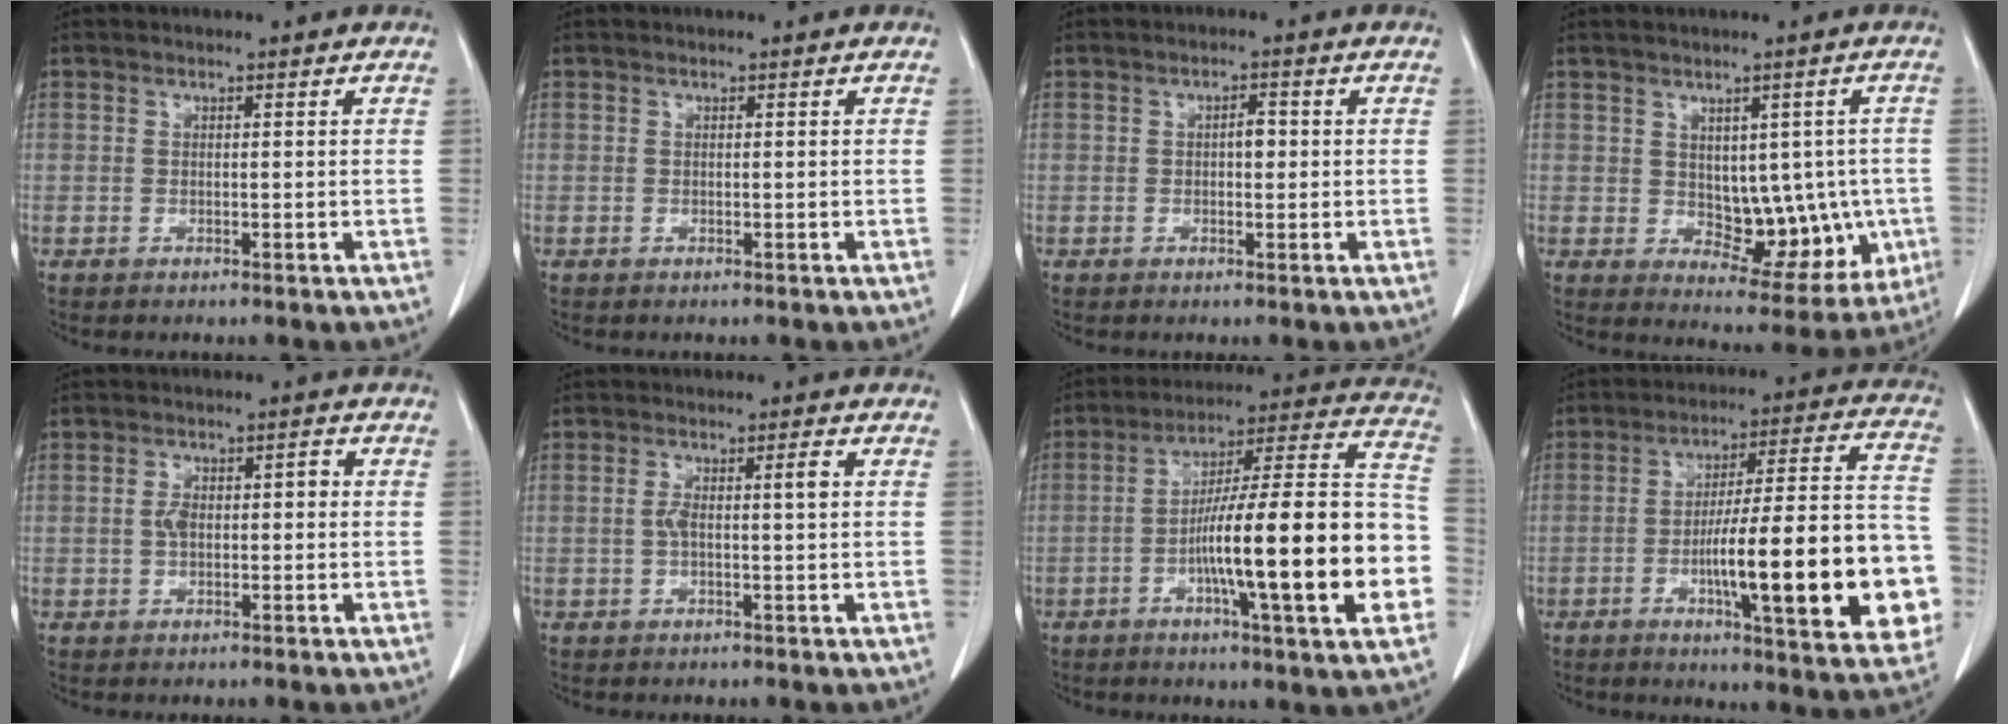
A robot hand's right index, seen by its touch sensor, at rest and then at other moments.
{"total": 0.0}
{"total": 2.0, "force": [0.1, 0.9, 1.8], "torque": [-0.027, 0.005, 0.001]}
{"total": 10.2, "force": [-0.6, 6.0, 8.2], "torque": [-0.085, 0.010, 0.015]}
{"total": 3.9, "force": [-0.1, 2.0, 3.3], "torque": [-0.065, 0.018, -0.002]}
{"total": 3.6, "force": [0.2, 0.5, 3.6], "torque": [-0.071, 0.014, 0.006]}
{"total": 23.8, "force": [-5.6, 1.6, 23.1], "torque": [-0.290, 0.015, -0.089]}
{"total": 23.7, "force": [-5.8, 3.6, 22.6], "torque": [-0.253, 0.021, -0.075]}